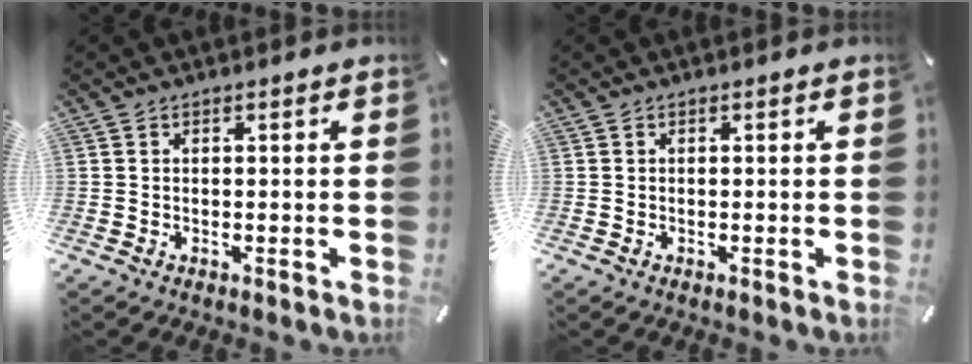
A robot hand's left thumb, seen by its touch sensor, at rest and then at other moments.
{"total": 0.0}